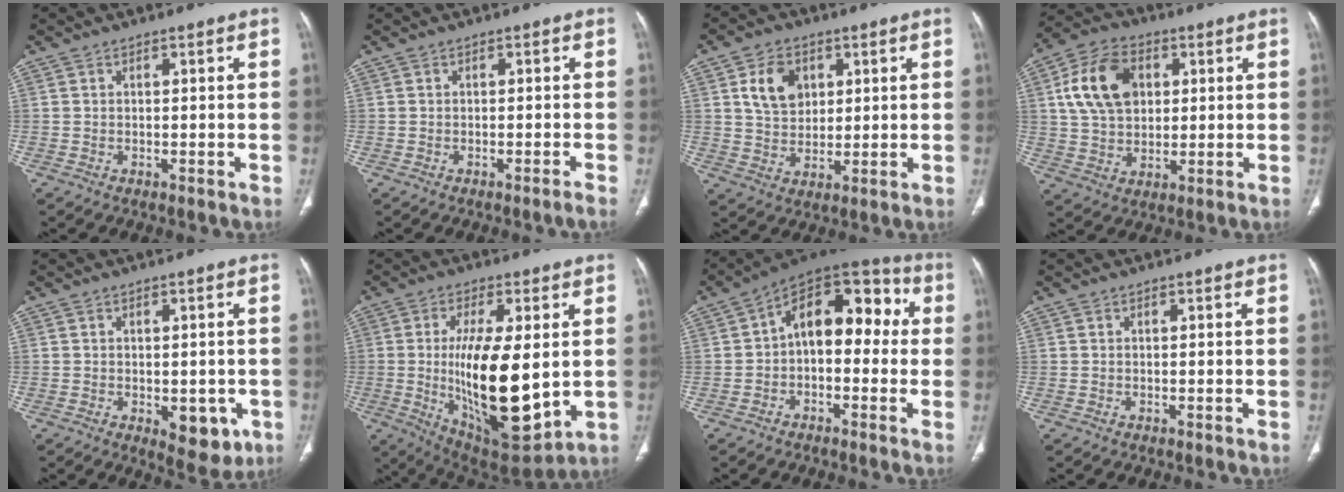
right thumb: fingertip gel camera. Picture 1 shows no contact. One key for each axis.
{"total": 1.3, "fx": -1.0, "fy": -0.4, "fz": 0.7, "tx": -0.017, "ty": 0.008, "tz": -0.011}
{"total": 8.7, "fx": 3.0, "fy": 6.4, "fz": 5.0, "tx": -0.061, "ty": -0.012, "tz": 0.058}
{"total": 13.8, "fx": 3.5, "fy": 9.7, "fz": 9.2, "tx": -0.149, "ty": 0.007, "tz": 0.061}
{"total": 7.5, "fx": -2.2, "fy": 4.1, "fz": 5.9, "tx": -0.047, "ty": -0.004, "tz": -0.015}
{"total": 21.0, "fx": -0.5, "fy": 7.7, "fz": 19.5, "tx": -0.323, "ty": -0.032, "tz": 0.012}
{"total": 14.8, "fx": 0.6, "fy": 8.9, "fz": 11.8, "tx": -0.126, "ty": 0.056, "tz": -0.009}
{"total": 0.0}